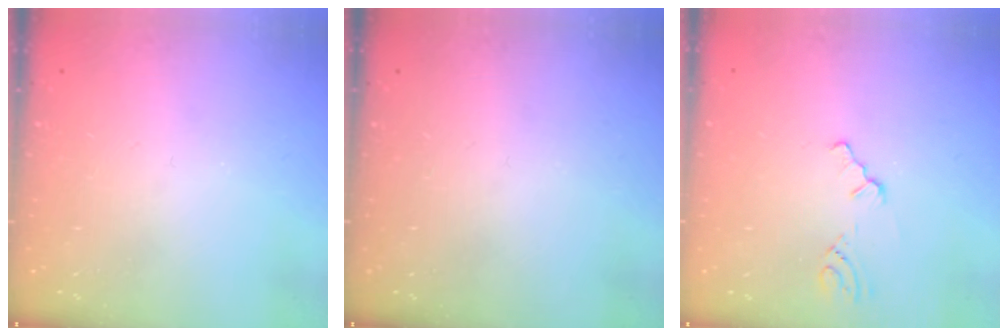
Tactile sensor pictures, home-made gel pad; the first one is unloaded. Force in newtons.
{"total": 0.0}
{"total": 1.3, "press": 1.3, "slide": 0.2}